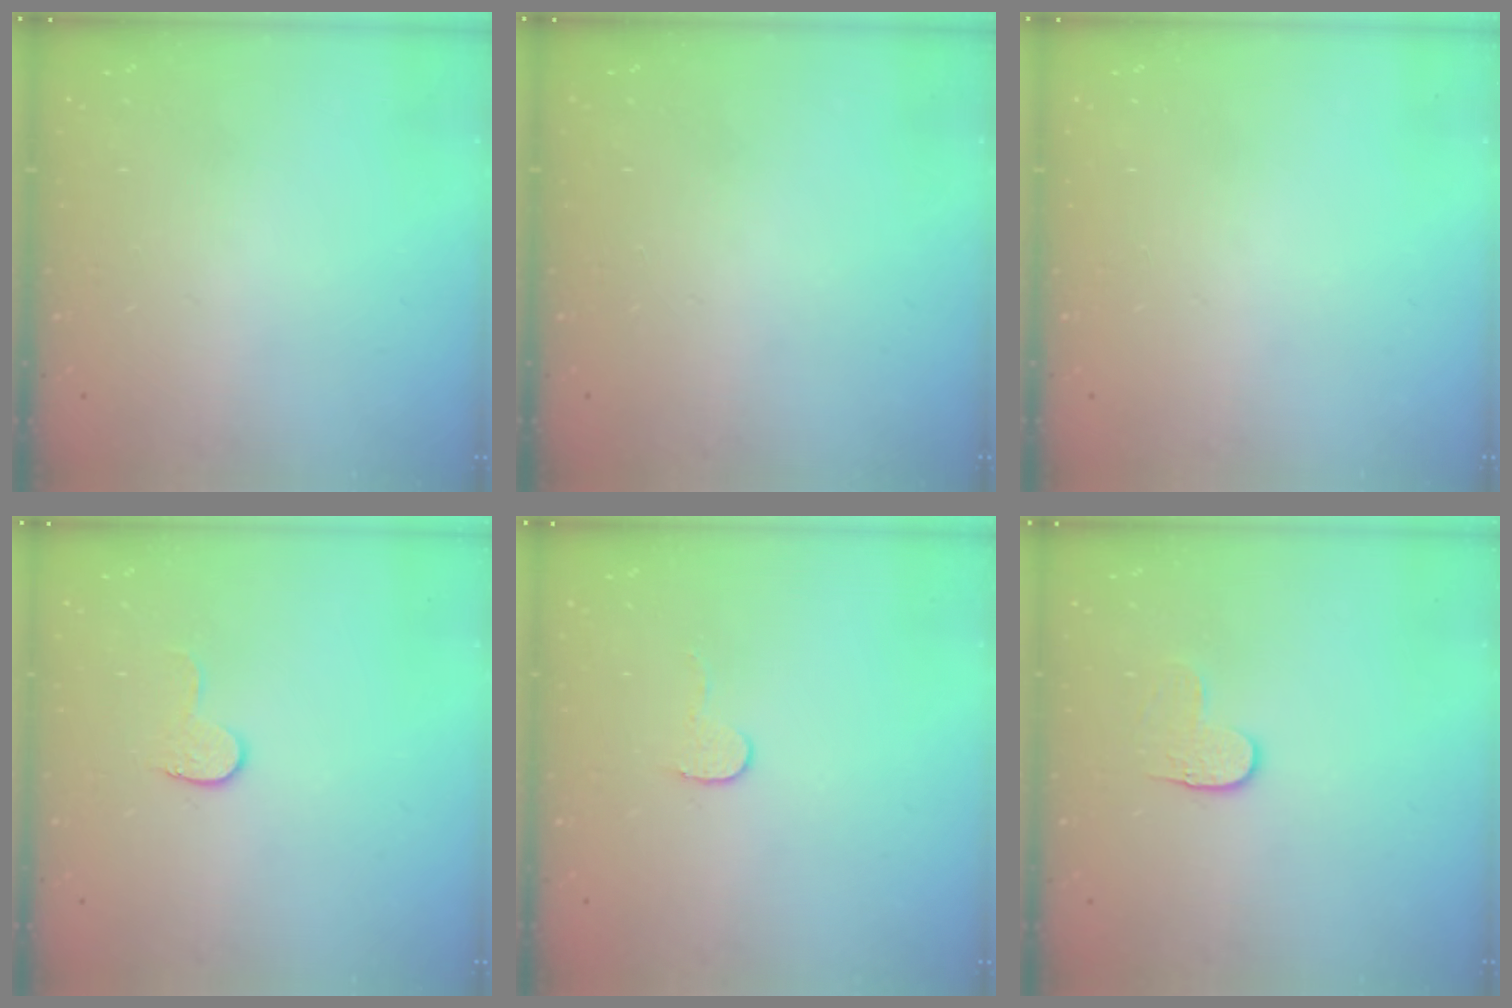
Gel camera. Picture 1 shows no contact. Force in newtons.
{"total": 0.0}
{"total": 0.0}
{"total": 5.6, "press": 5.6, "slide": 0.5}
{"total": 5.5, "press": 5.5, "slide": 0.4}
{"total": 3.6, "press": 3.6, "slide": 0.4}